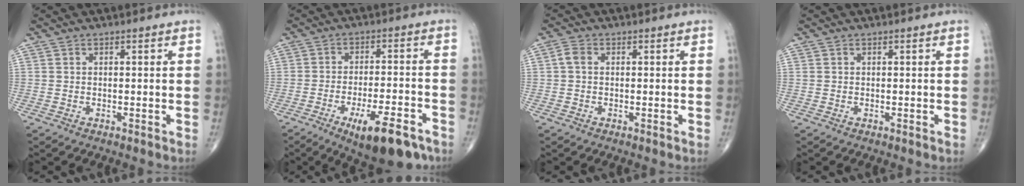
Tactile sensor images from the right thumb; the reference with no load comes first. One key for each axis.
{"total": 13.1, "fx": -7.6, "fy": 4.2, "fz": 9.8, "tx": -0.138, "ty": 0.032, "tz": -0.107}
{"total": 1.9, "fx": 0.1, "fy": 1.3, "fz": 1.4, "tx": -0.027, "ty": 0.005, "tz": -0.001}
{"total": 0.0}